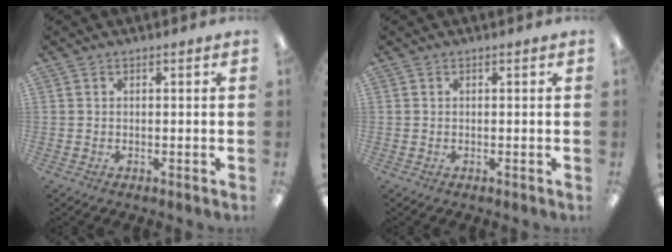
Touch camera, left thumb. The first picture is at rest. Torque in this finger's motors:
{"motor_torque": [-0.01, 0.00, -0.02, 0.00, 0.00]}